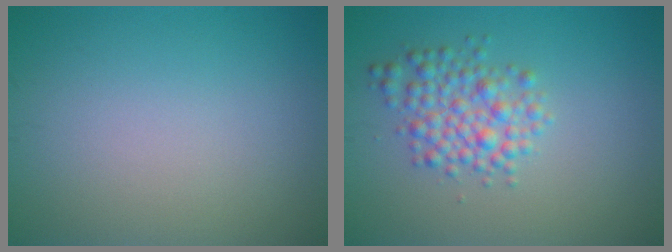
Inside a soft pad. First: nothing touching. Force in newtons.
{"total": 3.7, "press": 3.7, "slide": 0.1}